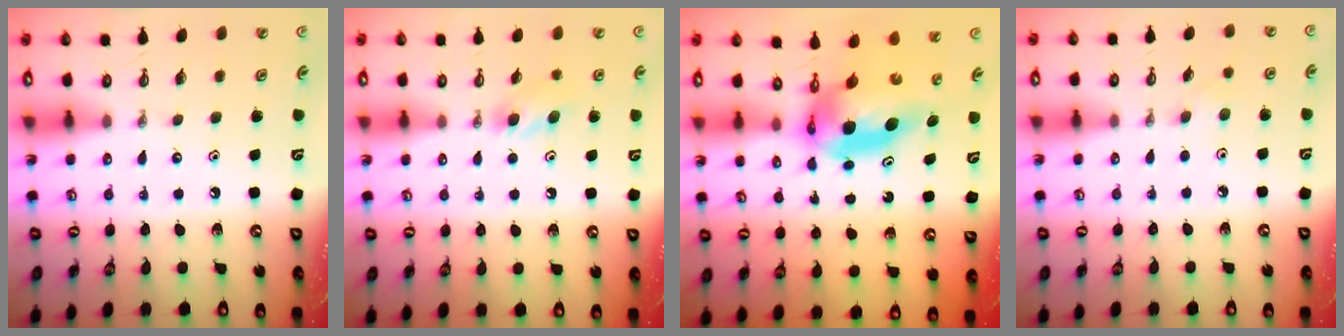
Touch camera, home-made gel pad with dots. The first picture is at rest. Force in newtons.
{"total": 5.8, "press": 5.7, "slide": 0.8}
{"total": 6.7, "press": 6.6, "slide": 1.1}
{"total": 4.4, "press": 4.0, "slide": 1.9}